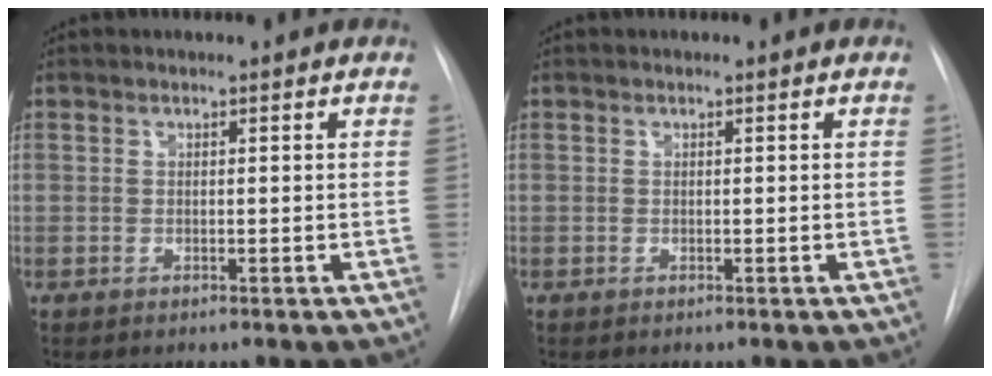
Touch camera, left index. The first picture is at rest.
{"total": 0.0}